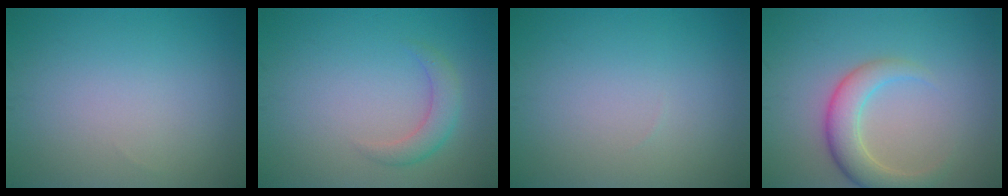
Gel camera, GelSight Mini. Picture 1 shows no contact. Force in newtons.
{"total": 2.3, "press": 2.3, "slide": 0.1}
{"total": 0.0}
{"total": 4.0, "press": 4.0, "slide": 0.3}